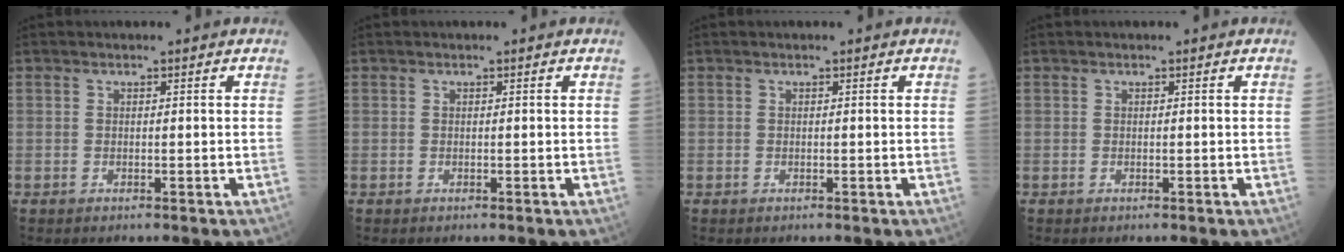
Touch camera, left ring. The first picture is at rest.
{"total": 0.0}
{"total": 0.0}
{"total": 0.0}